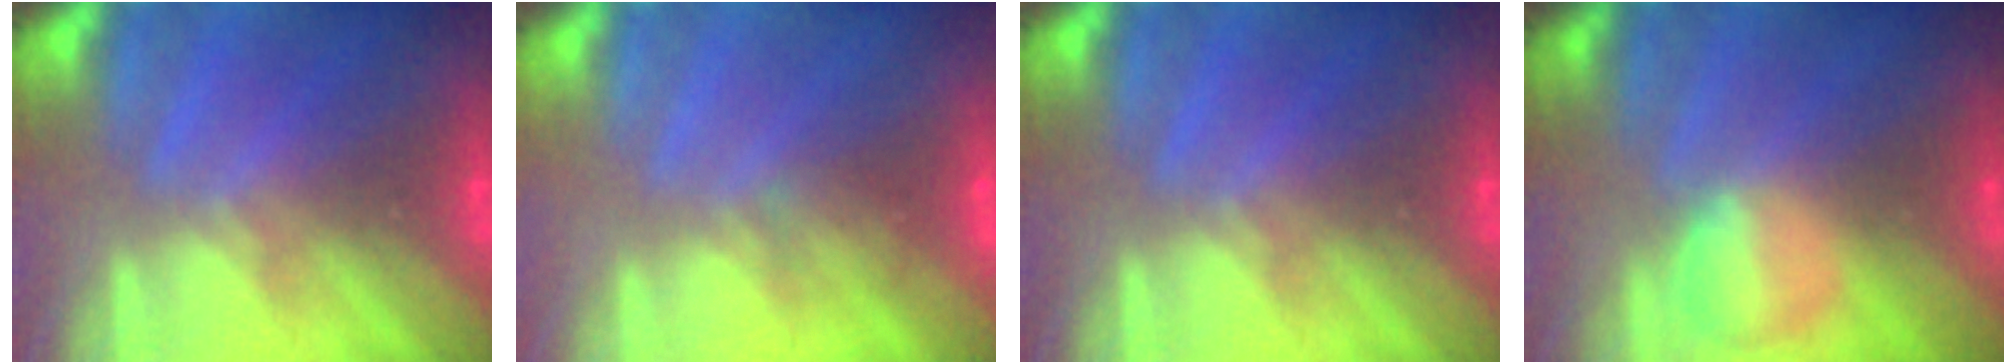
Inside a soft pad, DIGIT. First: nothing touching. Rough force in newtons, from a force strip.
{"total": 1.3}
{"total": 0.0}
{"total": 2.4}